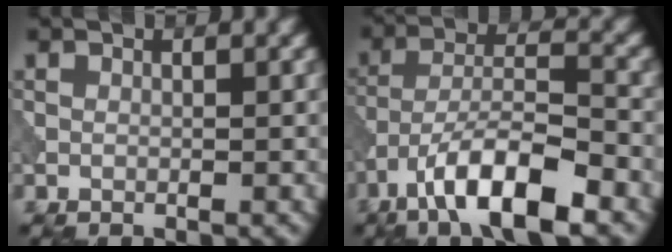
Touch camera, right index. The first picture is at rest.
{"total": 9.4, "force": [-5.8, 2.7, 6.9], "torque": [-0.113, 0.010, -0.108]}